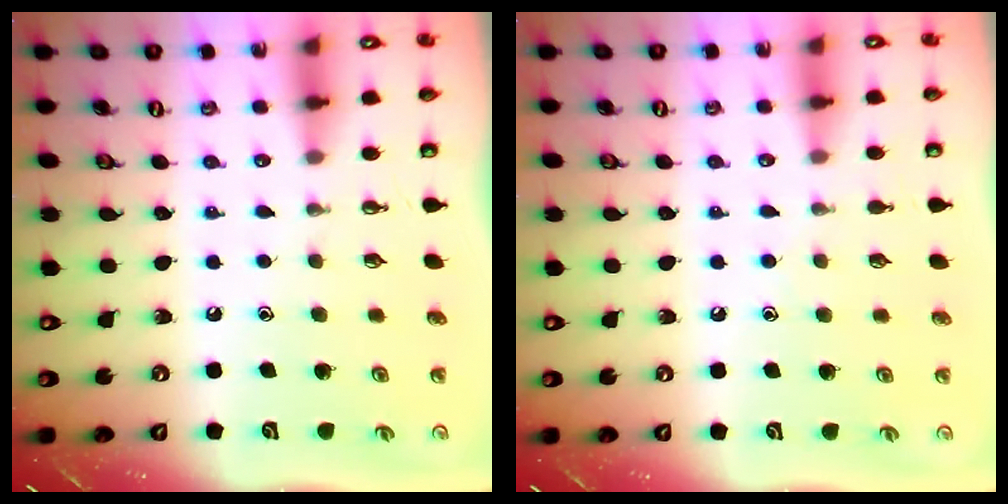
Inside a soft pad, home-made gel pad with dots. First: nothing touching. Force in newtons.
{"total": 4.8, "press": 4.7, "slide": 0.5}